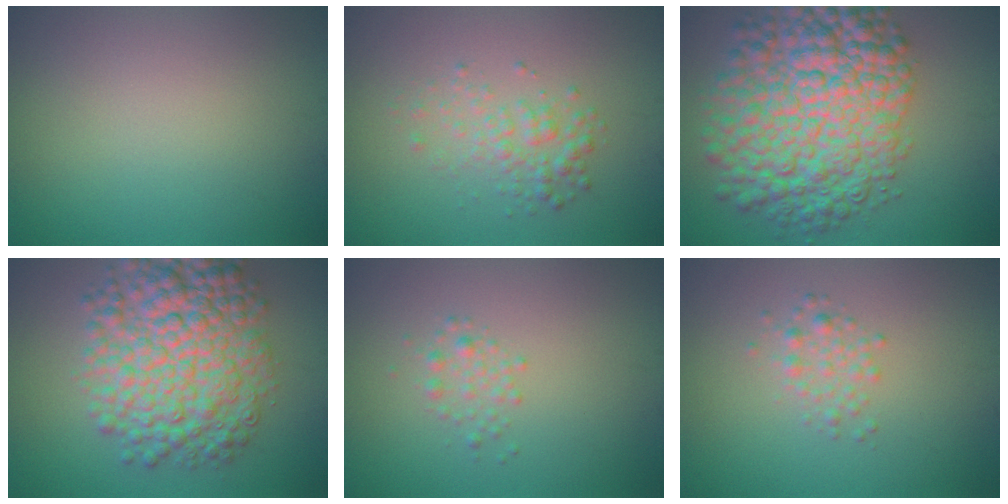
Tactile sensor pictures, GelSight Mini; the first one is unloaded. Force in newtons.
{"total": 2.3, "press": 2.3, "slide": 0.1}
{"total": 12.5, "press": 12.5, "slide": 0.3}
{"total": 9.6, "press": 9.6, "slide": 0.1}
{"total": 1.4, "press": 1.4, "slide": 0.1}
{"total": 1.6, "press": 1.6, "slide": 0.0}